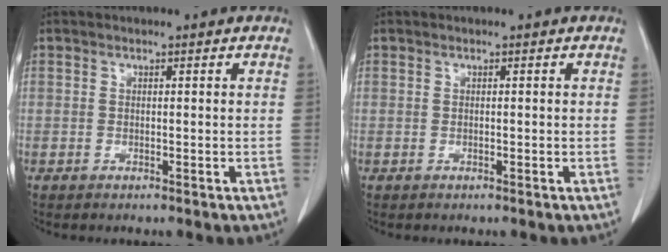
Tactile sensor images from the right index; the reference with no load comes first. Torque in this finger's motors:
{"motor_torque": [0.00, 0.00, 0.00, 0.00]}